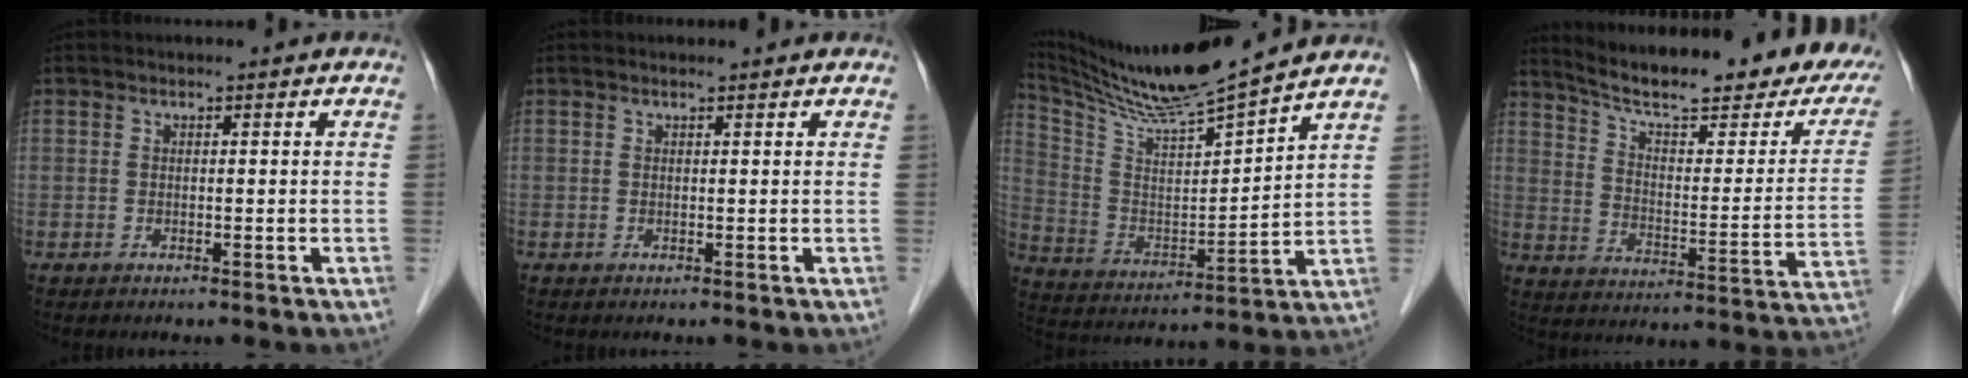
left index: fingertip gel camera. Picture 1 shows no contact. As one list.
[{"total": 1.1, "force": [1.1, 0.0, 0.2], "torque": [-0.012, 0.009, 0.016]}, {"total": 16.1, "force": [14.6, -0.7, 6.8], "torque": [-0.137, -0.001, 0.264]}, {"total": 25.9, "force": [21.0, 4.9, 14.4], "torque": [-0.207, -0.033, 0.272]}]